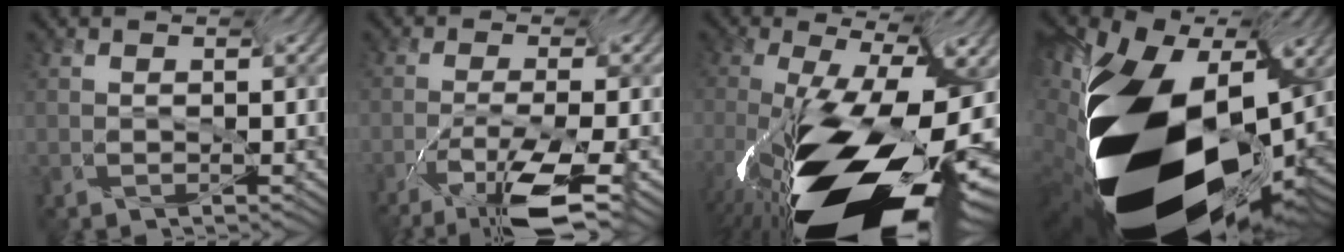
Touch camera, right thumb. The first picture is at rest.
{"total": 9.1, "force": [-7.5, 1.1, 4.9], "torque": [-0.109, 0.010, -0.126]}
{"total": 20.2, "force": [-12.3, 7.3, 14.2], "torque": [-0.263, -0.033, -0.190]}
{"total": 19.9, "force": [-7.8, 11.5, 14.2], "torque": [-0.325, -0.074, -0.108]}